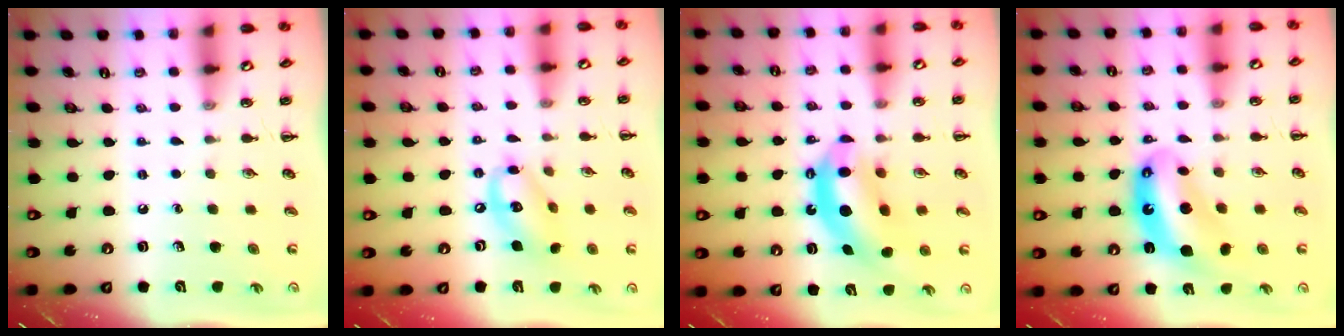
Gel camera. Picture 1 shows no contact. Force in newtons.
{"total": 13.2, "press": 12.8, "slide": 2.9}
{"total": 11.4, "press": 10.9, "slide": 3.2}
{"total": 10.8, "press": 10.3, "slide": 3.0}